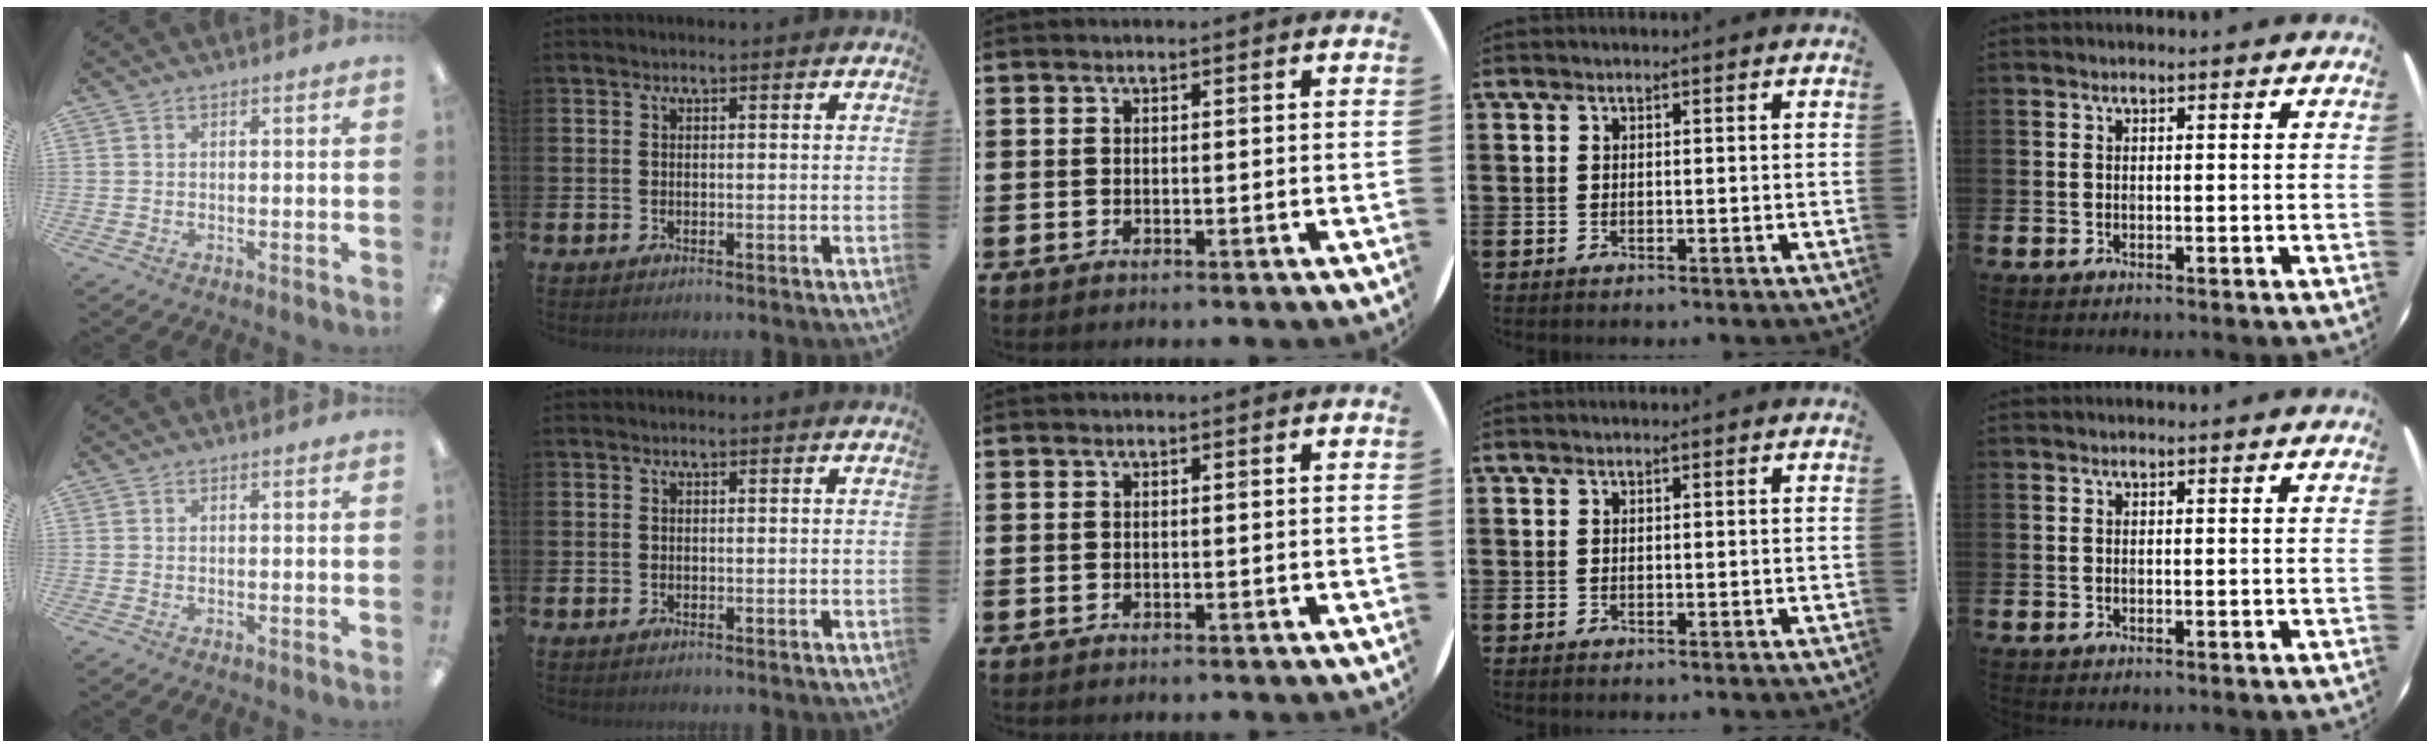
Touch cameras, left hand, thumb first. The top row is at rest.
{}